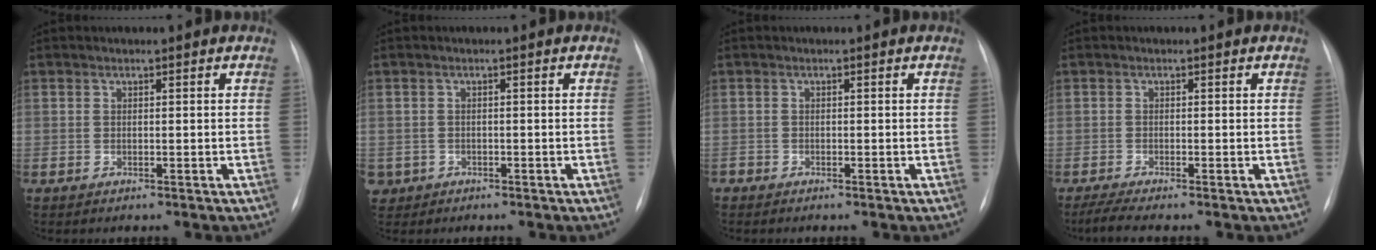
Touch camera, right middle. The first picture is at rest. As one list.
[{"total": 3.0, "force": [-1.5, 2.6, 0.2], "torque": [-0.003, 0.005, -0.024]}, {"total": 0.7, "force": [-0.6, 0.4, 0.0], "torque": [-0.004, 0.001, -0.012]}, {"total": 2.9, "force": [-2.4, -0.3, 1.7], "torque": [-0.040, -0.008, -0.046]}]